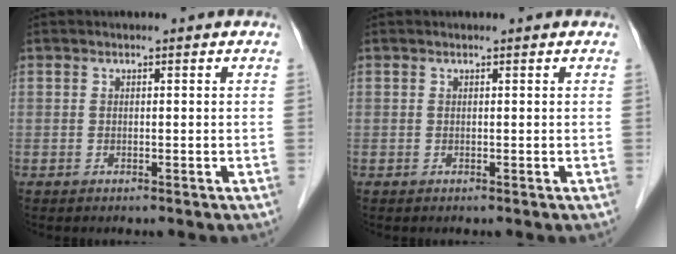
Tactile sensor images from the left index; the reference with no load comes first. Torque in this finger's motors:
{"motor_torque": [0.13, 0.04, -0.02, -0.01]}